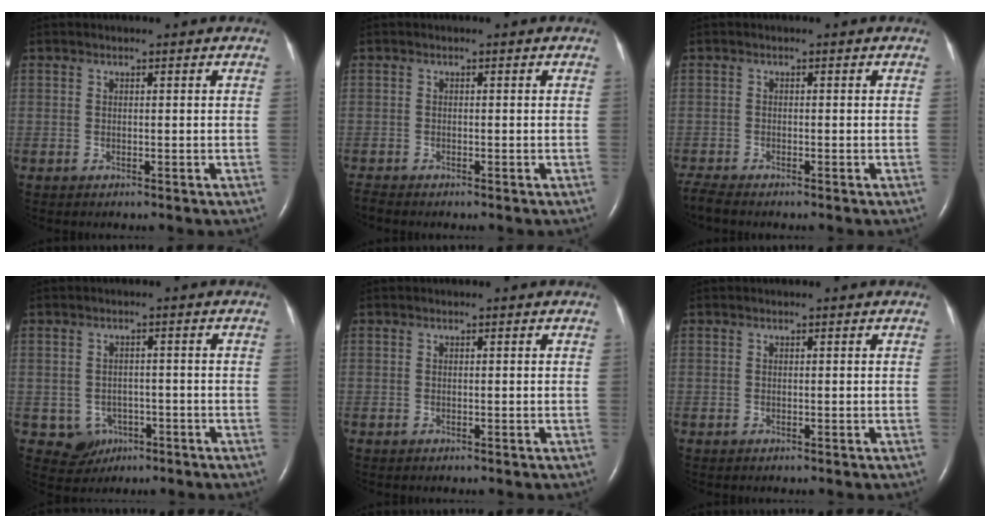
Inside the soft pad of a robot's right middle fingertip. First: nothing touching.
{"total": 0.9, "force": [-0.9, 0.0, 0.2], "torque": [-0.008, -0.005, -0.019]}
{"total": 2.3, "force": [-2.2, -0.1, 0.7], "torque": [-0.022, -0.011, -0.044]}
{"total": 4.0, "force": [-1.5, 3.7, 0.5], "torque": [-0.007, 0.010, -0.013]}
{"total": 0.0}
{"total": 0.0}